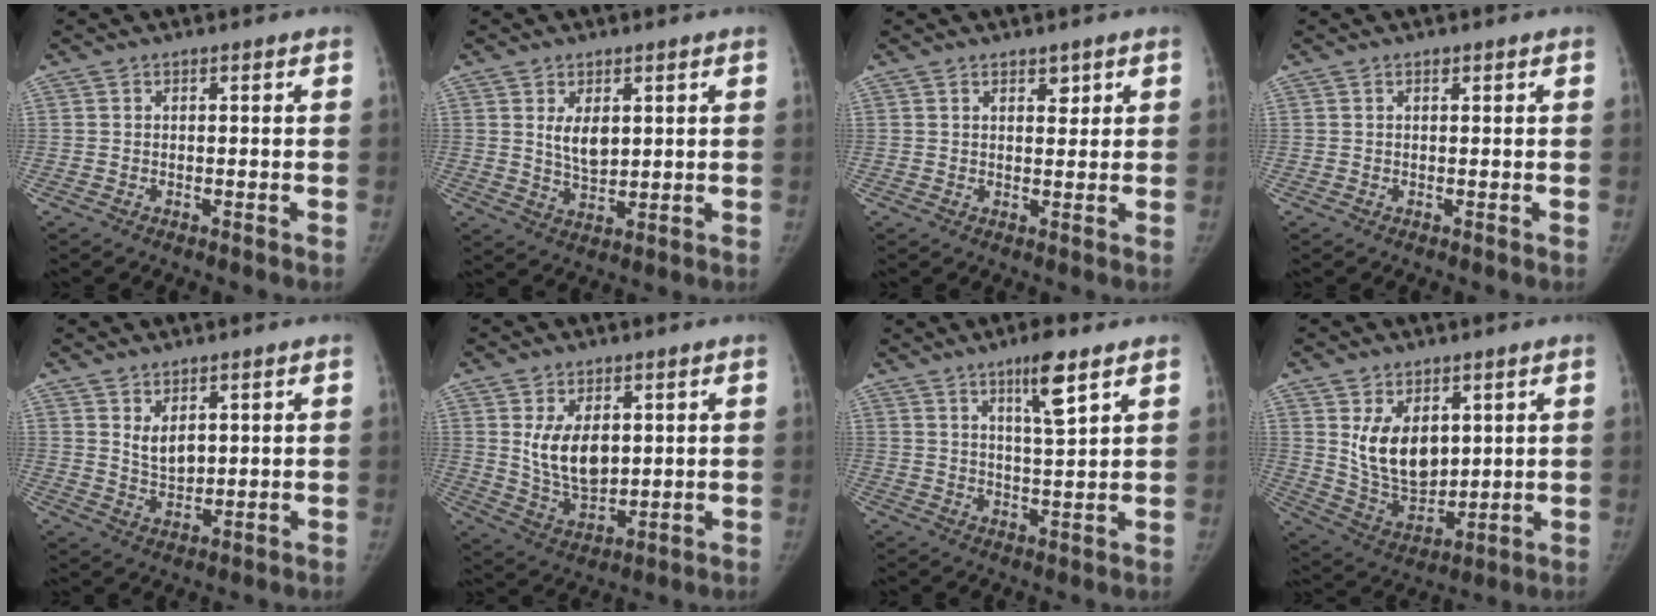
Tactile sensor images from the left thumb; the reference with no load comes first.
{"total": 5.6, "force": [1.8, 3.2, 4.3], "torque": [-0.059, -0.018, 0.039]}
{"total": 2.3, "force": [1.5, 1.3, 1.3], "torque": [-0.003, -0.009, 0.024]}
{"total": 0.6, "force": [0.4, 0.3, 0.4], "torque": [-0.006, -0.002, 0.007]}
{"total": 4.9, "force": [2.0, 2.8, 3.4], "torque": [-0.046, -0.021, 0.046]}
{"total": 10.1, "force": [2.4, 6.1, 7.7], "torque": [-0.112, -0.023, 0.062]}
{"total": 7.6, "force": [4.6, 1.0, 5.9], "torque": [-0.097, -0.029, 0.079]}
{"total": 12.6, "force": [3.9, 8.1, 8.8], "torque": [-0.114, -0.033, 0.094]}